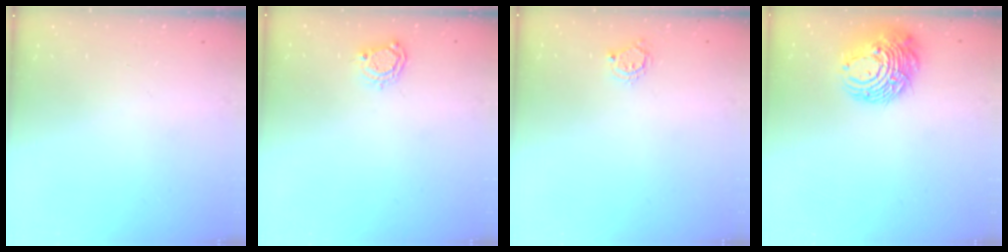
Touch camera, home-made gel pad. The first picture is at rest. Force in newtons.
{"total": 4.4, "press": 4.4, "slide": 0.6}
{"total": 5.0, "press": 5.0, "slide": 0.4}
{"total": 12.0, "press": 12.0, "slide": 1.3}